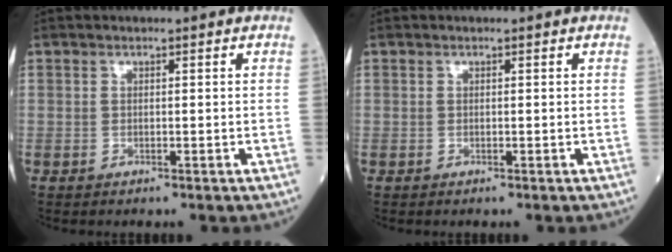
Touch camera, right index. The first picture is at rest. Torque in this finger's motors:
{"motor_torque": [0.01, -0.01, 0.00, 0.00]}